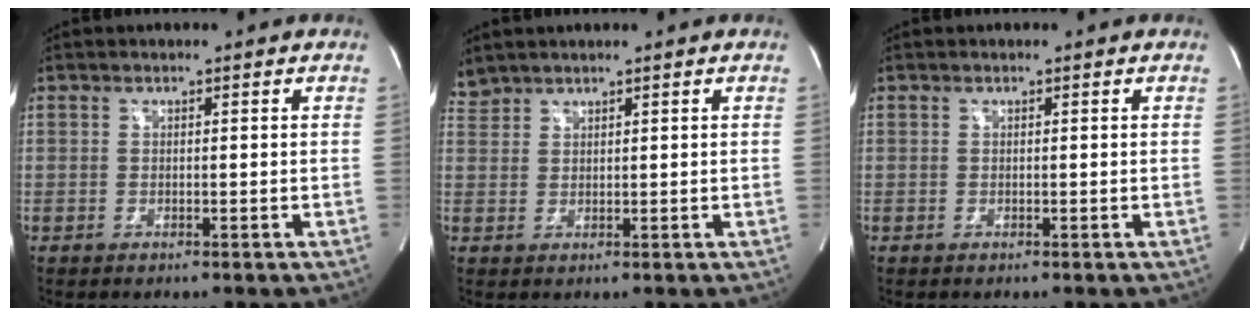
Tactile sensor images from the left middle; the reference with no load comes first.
{"total": 2.2, "force": [2.2, 0.2, -0.1], "torque": [-0.008, 0.016, 0.052]}
{"total": 0.0}